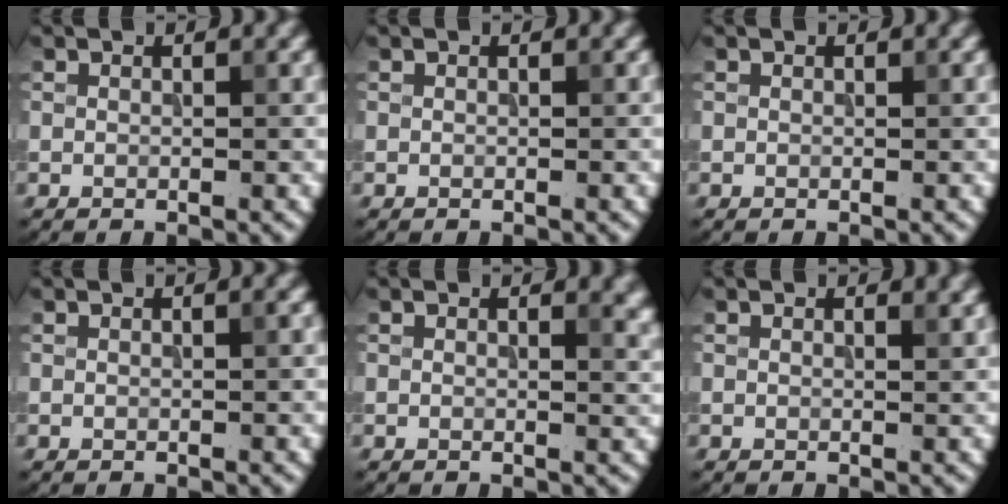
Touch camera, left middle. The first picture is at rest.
{"total": 0.0}
{"total": 0.0}
{"total": 0.0}
{"total": 1.5, "force": [1.0, 0.6, 1.0], "torque": [-0.013, -0.007, 0.017]}
{"total": 0.6, "force": [0.4, 0.2, 0.3], "torque": [-0.006, -0.001, 0.008]}